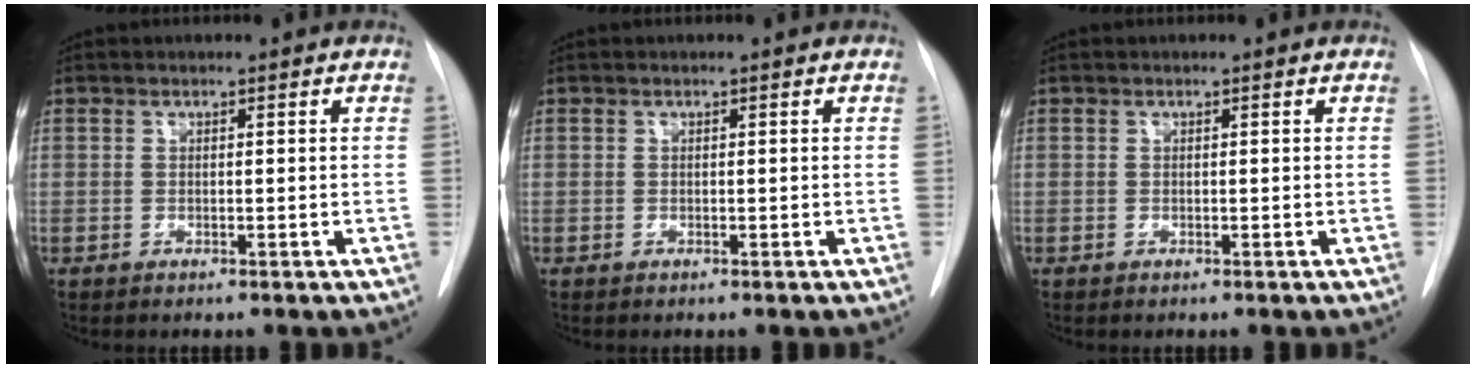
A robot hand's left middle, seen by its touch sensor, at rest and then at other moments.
{"total": 0.0}
{"total": 0.0}